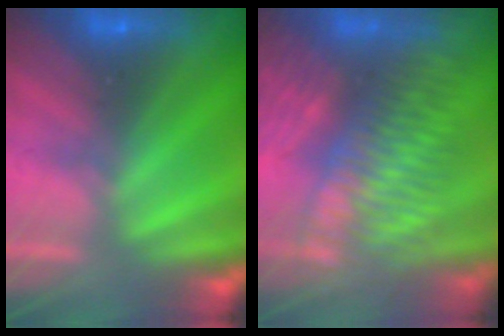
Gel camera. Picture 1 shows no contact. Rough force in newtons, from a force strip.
{"total": 7.4}